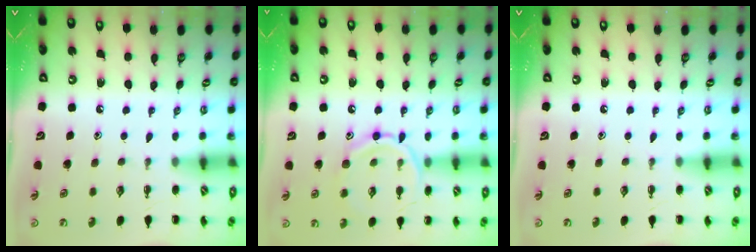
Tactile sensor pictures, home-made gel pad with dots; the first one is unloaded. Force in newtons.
{"total": 12.6, "press": 12.5, "slide": 0.8}
{"total": 0.0}